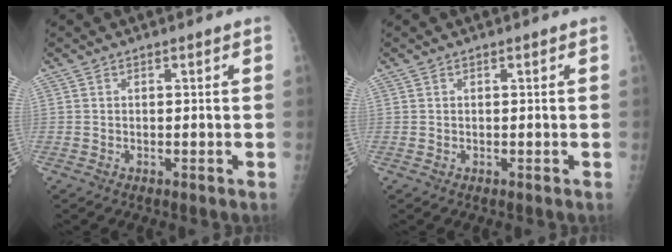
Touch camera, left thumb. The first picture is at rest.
{"total": 0.0}